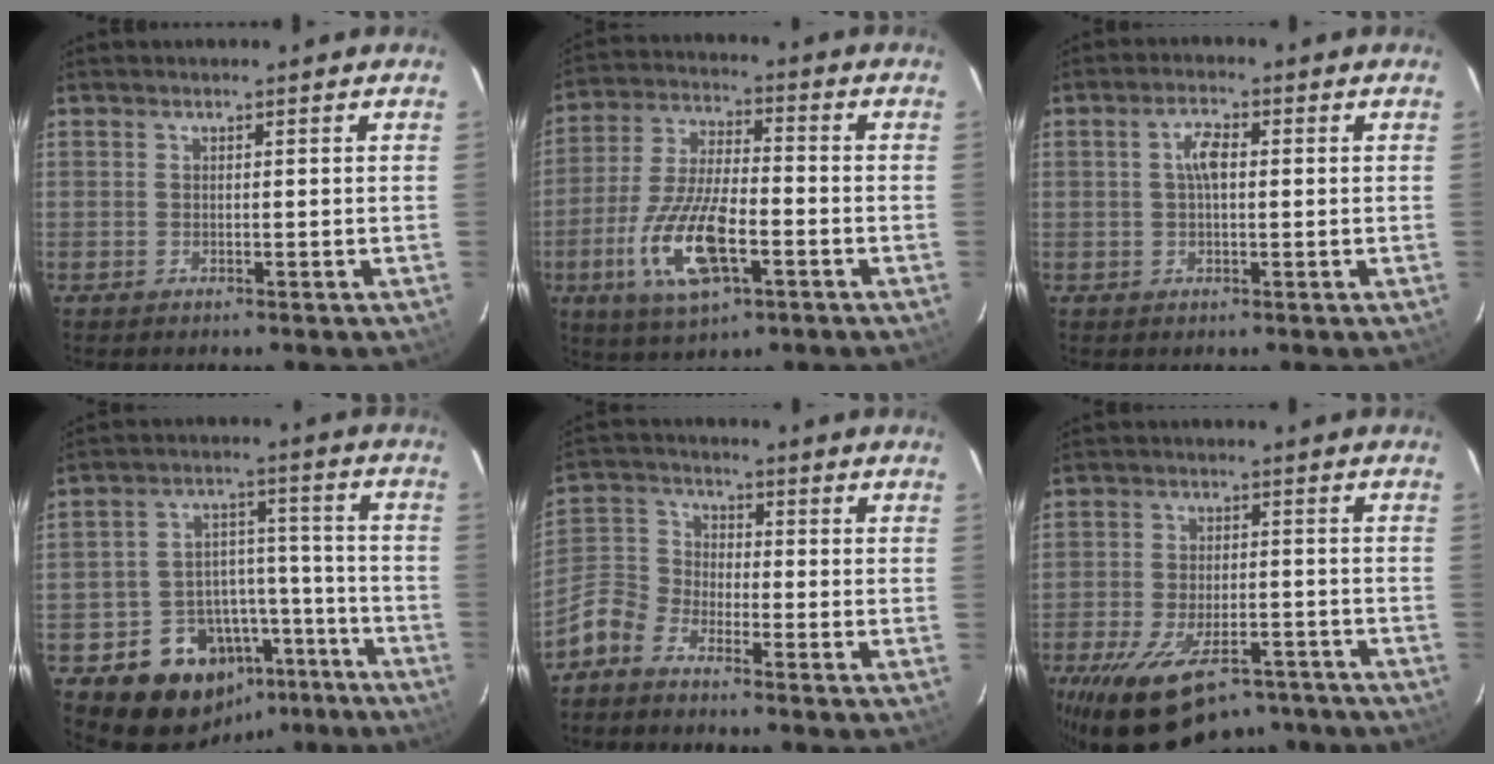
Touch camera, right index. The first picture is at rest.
{"total": 15.2, "force": [-5.5, 5.7, 13.0], "torque": [-0.279, -0.013, -0.100]}
{"total": 3.7, "force": [0.4, 1.6, 3.3], "torque": [-0.065, 0.011, 0.007]}
{"total": 16.4, "force": [-10.8, 11.3, 5.0], "torque": [-0.105, 0.064, -0.133]}
{"total": 7.0, "force": [-5.2, 3.9, 2.8], "torque": [-0.069, 0.014, -0.123]}
{"total": 17.5, "force": [-12.6, 8.0, 9.1], "torque": [-0.185, -0.018, -0.186]}